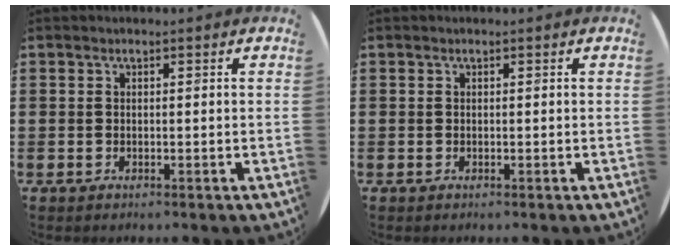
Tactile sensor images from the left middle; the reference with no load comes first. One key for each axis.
{"total": 0.0}